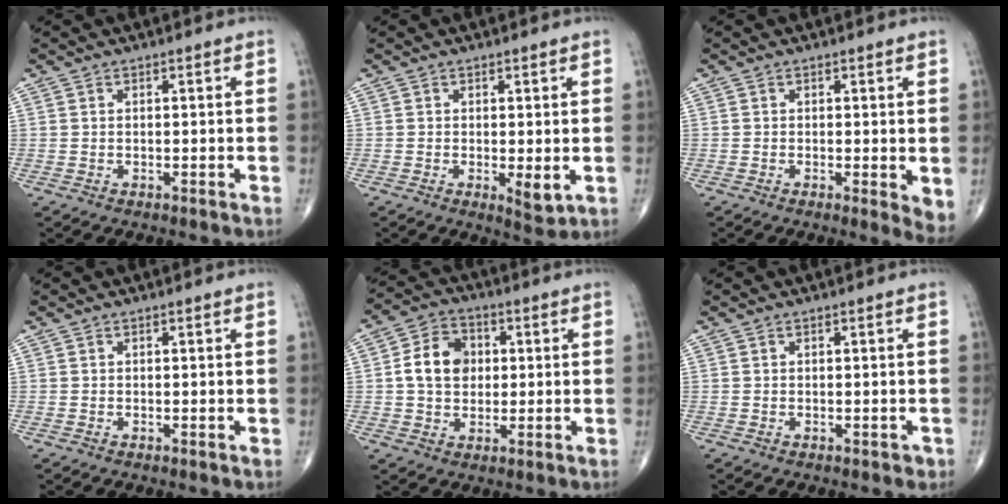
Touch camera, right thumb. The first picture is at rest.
{"total": 3.3, "force": [-0.3, 1.1, 3.1], "torque": [-0.046, -0.013, -0.001]}
{"total": 3.4, "force": [0.1, 1.1, 3.2], "torque": [-0.045, -0.012, -0.001]}
{"total": 0.0}
{"total": 9.5, "force": [1.0, 7.4, 5.8], "torque": [-0.079, 0.011, 0.010]}
{"total": 0.6, "force": [-0.1, 0.5, 0.3], "torque": [0.000, 0.001, 0.002]}